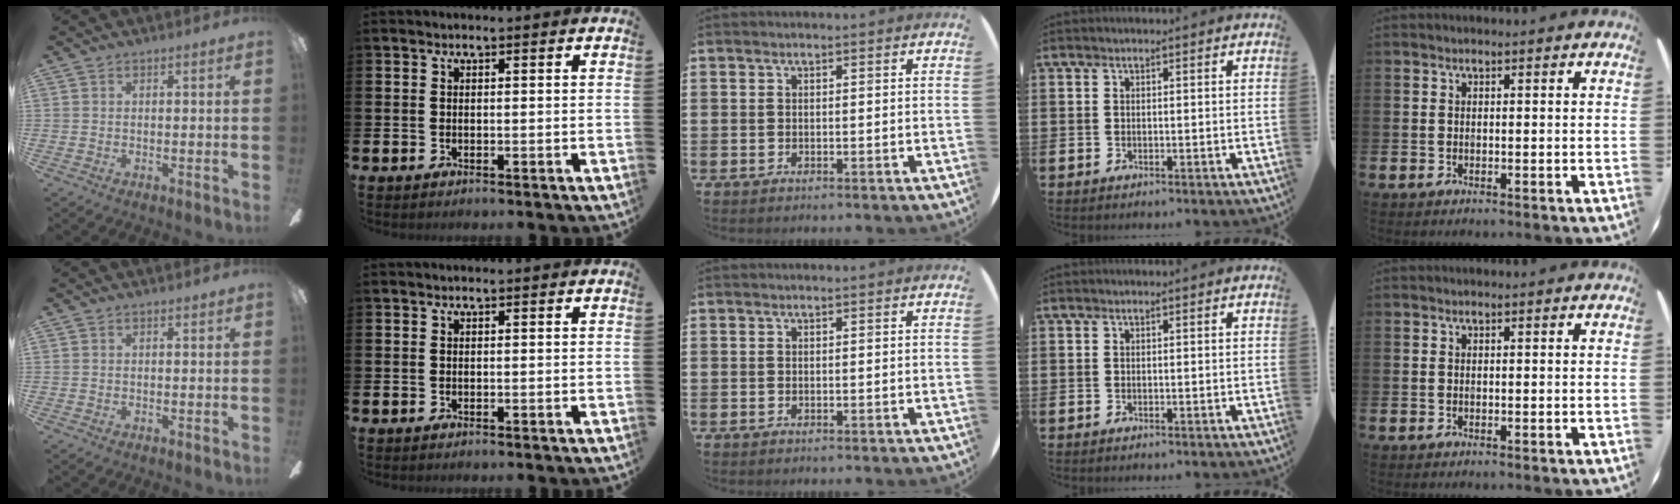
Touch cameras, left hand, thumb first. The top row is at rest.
{}